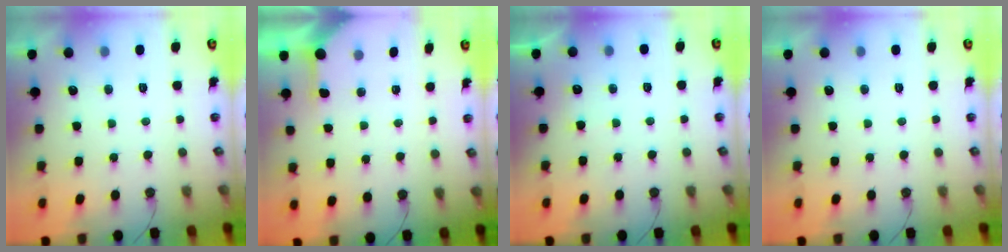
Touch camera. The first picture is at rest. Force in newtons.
{"total": 2.6, "press": 2.6, "slide": 0.4}
{"total": 3.6, "press": 3.6, "slide": 0.5}
{"total": 0.0}